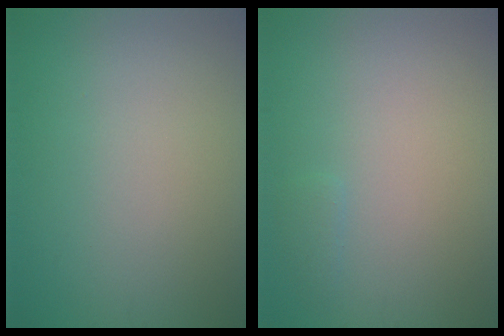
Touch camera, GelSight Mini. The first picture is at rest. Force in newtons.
{"total": 0.6, "press": 0.6, "slide": 0.1}